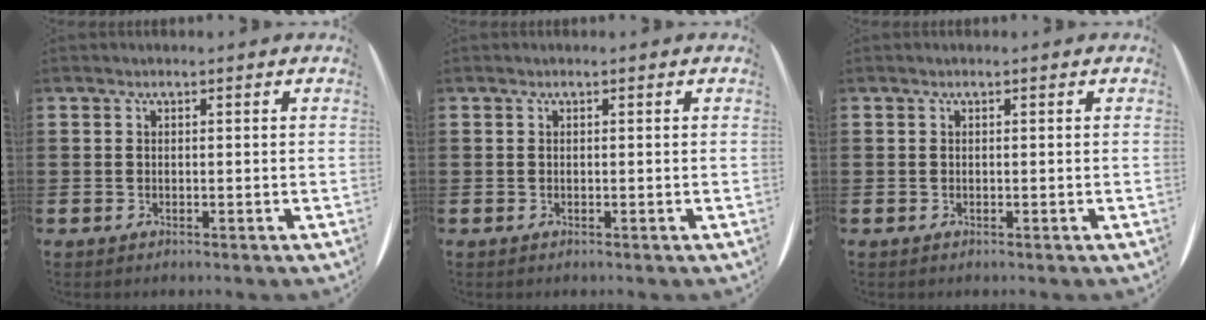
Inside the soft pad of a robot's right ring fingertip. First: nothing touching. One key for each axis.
{"total": 0.0}
{"total": 0.0}